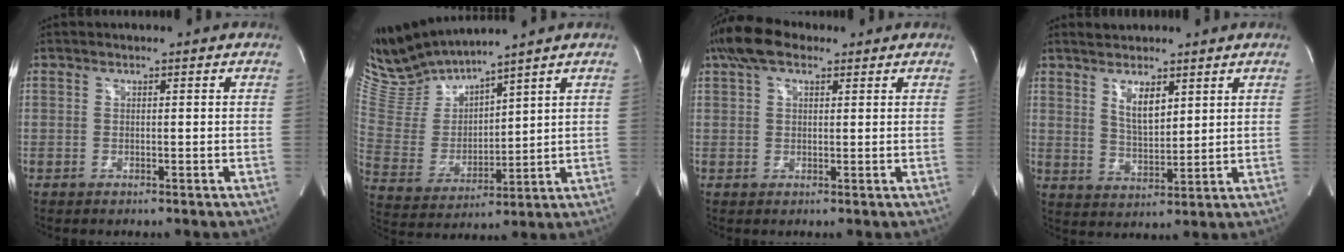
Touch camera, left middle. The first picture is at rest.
{"total": 10.1, "force": [9.8, -0.3, 2.1], "torque": [-0.068, -0.003, 0.218]}
{"total": 6.3, "force": [4.1, 2.9, 3.9], "torque": [-0.085, 0.037, 0.074]}
{"total": 6.8, "force": [3.9, 2.7, 4.9], "torque": [-0.103, 0.001, 0.075]}